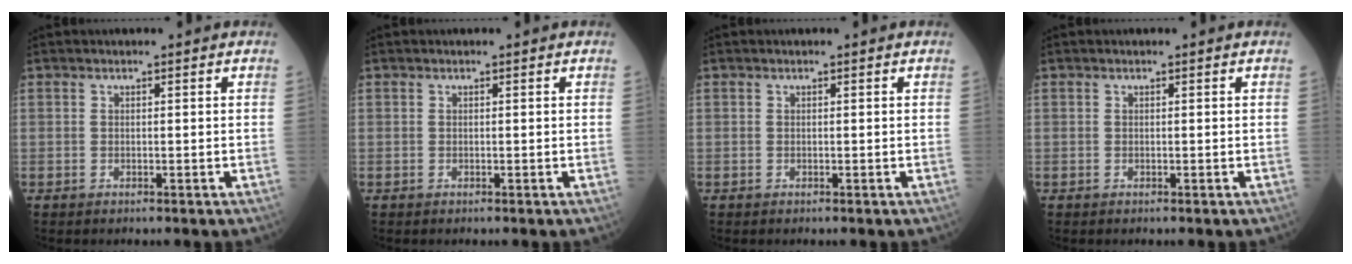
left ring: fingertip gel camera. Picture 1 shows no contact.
{"total": 0.0}
{"total": 0.0}
{"total": 0.0}